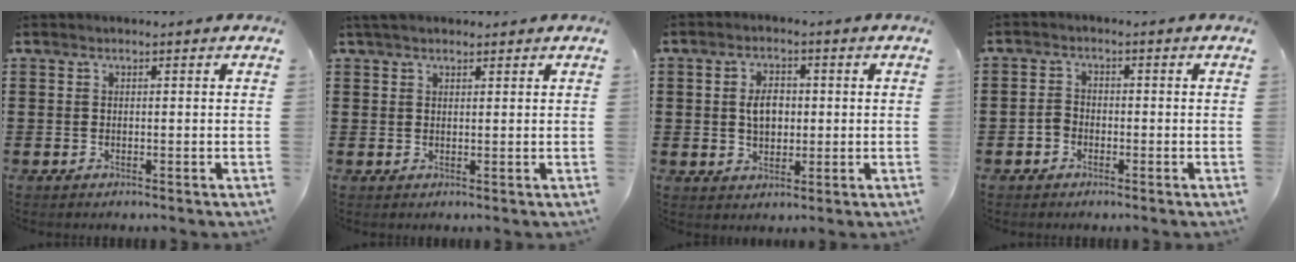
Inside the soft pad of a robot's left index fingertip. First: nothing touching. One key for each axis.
{"total": 1.8, "fx": 1.4, "fy": 0.7, "fz": 0.8, "tx": -0.019, "ty": 0.006, "tz": 0.026}
{"total": 4.2, "fx": 0.3, "fy": 2.7, "fz": 3.2, "tx": -0.060, "ty": 0.008, "tz": 0.000}
{"total": 2.1, "fx": -1.0, "fy": 1.6, "fz": 0.8, "tx": -0.018, "ty": 0.005, "tz": -0.022}